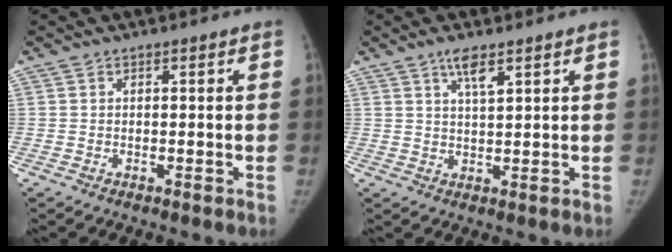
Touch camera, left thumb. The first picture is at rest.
{"total": 3.9, "force": [2.5, 0.9, 2.9], "torque": [-0.053, -0.009, 0.048]}